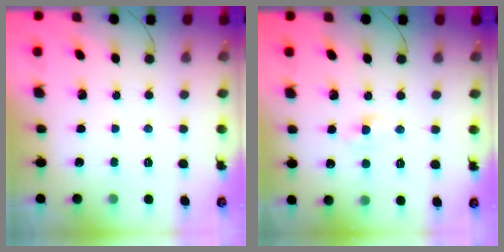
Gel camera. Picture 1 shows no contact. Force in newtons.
{"total": 2.4, "press": 2.2, "slide": 0.9}